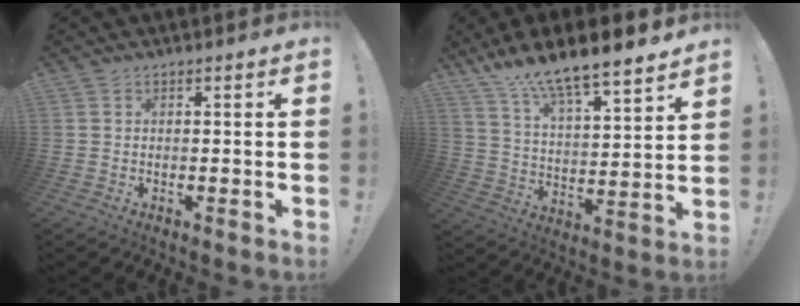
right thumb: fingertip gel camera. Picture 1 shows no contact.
{"total": 12.0, "force": [11.0, 1.2, 4.7], "torque": [-0.101, -0.095, 0.191]}